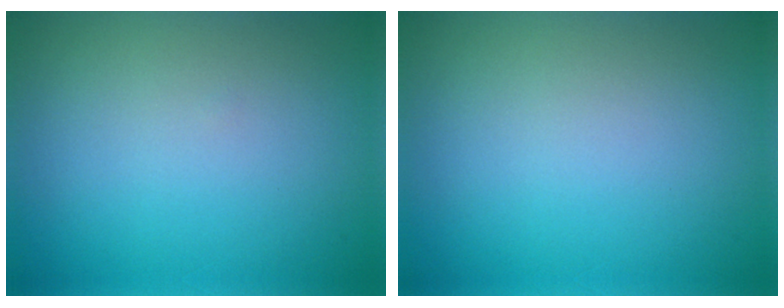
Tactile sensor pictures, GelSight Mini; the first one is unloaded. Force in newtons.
{"total": 0.0}